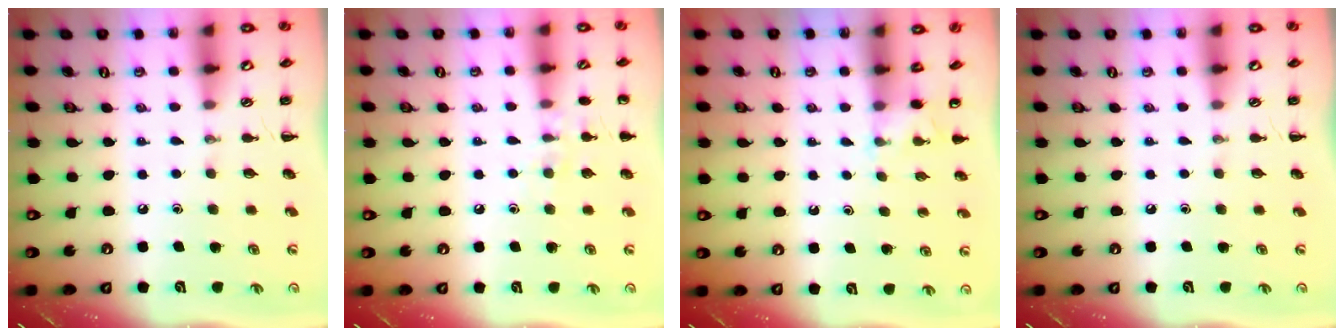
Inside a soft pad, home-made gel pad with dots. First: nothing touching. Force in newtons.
{"total": 6.8, "press": 6.6, "slide": 1.6}
{"total": 2.6, "press": 2.4, "slide": 1.0}
{"total": 0.0}